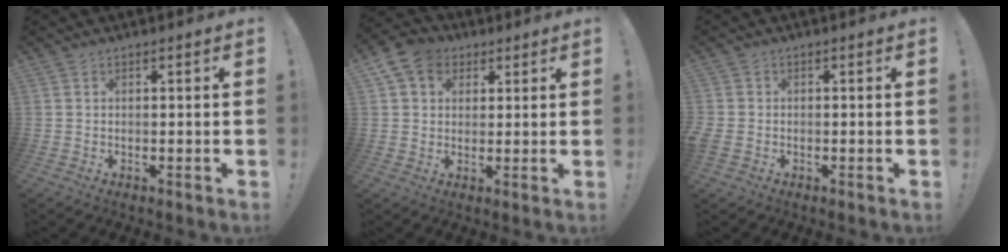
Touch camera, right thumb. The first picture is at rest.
{"total": 9.2, "force": [3.7, 7.4, 4.0], "torque": [-0.067, -0.005, 0.077]}
{"total": 1.9, "force": [-0.8, 1.4, 1.0], "torque": [-0.020, 0.007, -0.011]}